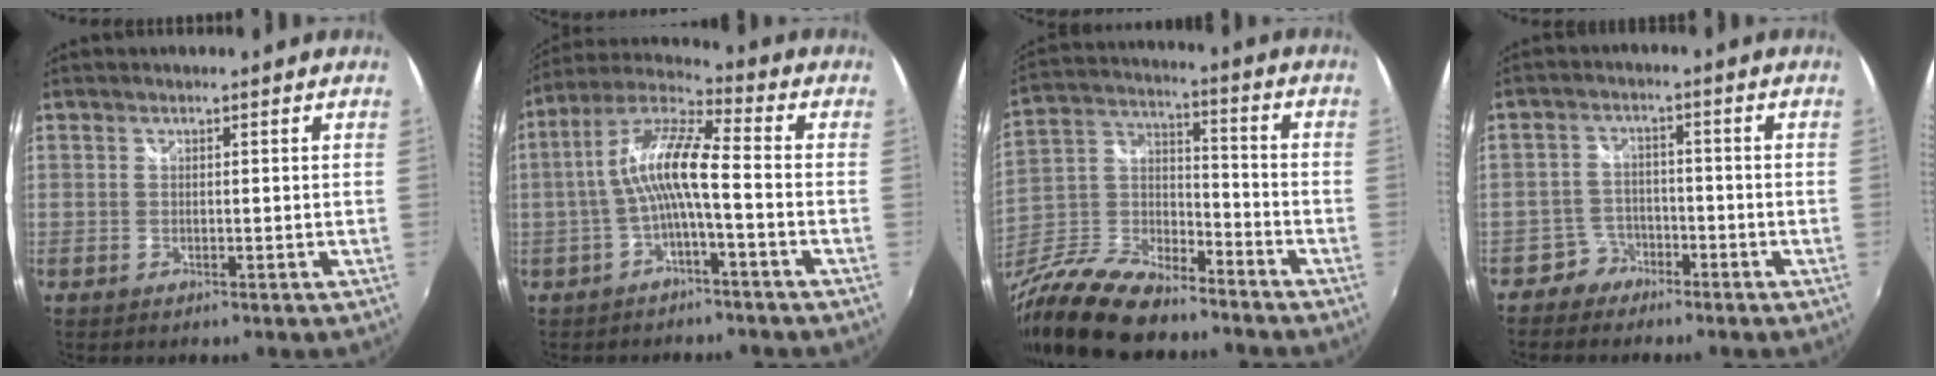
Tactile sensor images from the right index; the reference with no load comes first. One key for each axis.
{"total": 9.9, "fx": -1.9, "fy": 1.6, "fz": 9.6, "tx": -0.206, "ty": 0.020, "tz": -0.036}
{"total": 21.2, "fx": -14.9, "fy": 9.6, "fz": 11.5, "tx": -0.271, "ty": -0.011, "tz": -0.269}
{"total": 4.3, "fx": -3.1, "fy": 2.9, "fz": -0.4, "tx": 0.002, "ty": 0.018, "tz": -0.059}